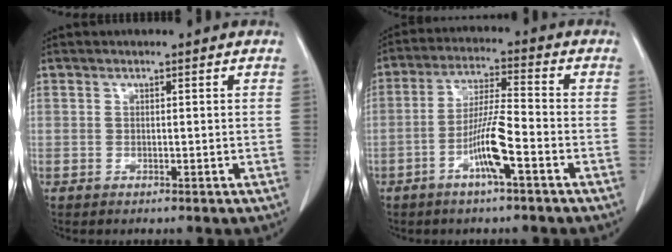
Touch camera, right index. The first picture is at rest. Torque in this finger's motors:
{"motor_torque": [0.56, -0.43, 0.13, 0.12]}